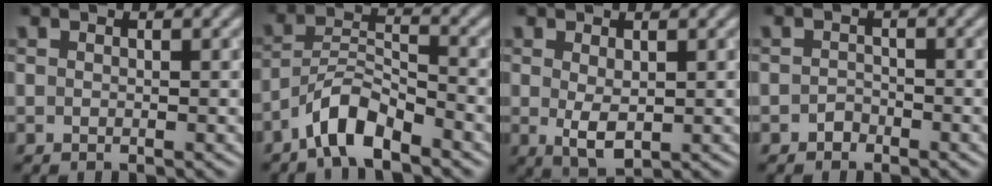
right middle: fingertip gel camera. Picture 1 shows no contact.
{"total": 4.6, "force": [-3.6, 1.2, 2.7], "torque": [-0.047, 0.008, -0.075]}
{"total": 2.7, "force": [0.1, 1.4, 2.3], "torque": [-0.046, -0.004, 0.007]}
{"total": 1.0, "force": [-0.8, 0.6, 0.2], "torque": [-0.002, 0.004, -0.014]}